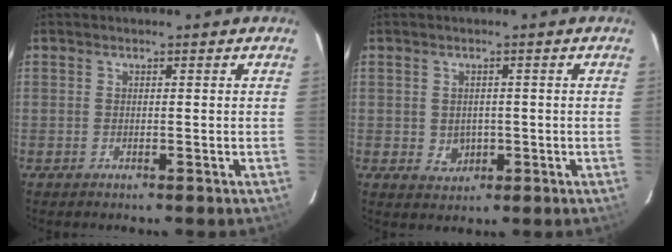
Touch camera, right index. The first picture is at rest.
{"total": 3.4, "force": [-0.3, 3.1, 1.4], "torque": [-0.026, 0.004, 0.007]}